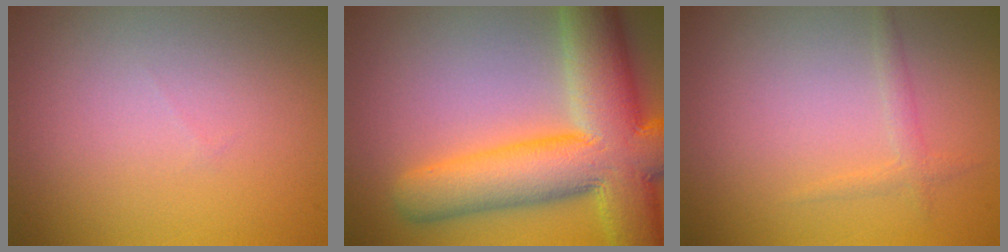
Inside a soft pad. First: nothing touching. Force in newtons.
{"total": 12.7, "press": 12.7, "slide": 0.5}
{"total": 1.2, "press": 1.2, "slide": 0.1}